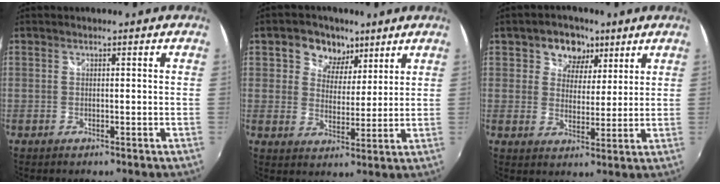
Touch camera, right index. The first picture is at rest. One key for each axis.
{"total": 7.7, "fx": 4.0, "fy": 6.0, "fz": 2.6, "tx": -0.049, "ty": 0.009, "tz": 0.062}
{"total": 7.1, "fx": 3.5, "fy": 5.8, "fz": 2.4, "tx": -0.037, "ty": 0.007, "tz": 0.052}